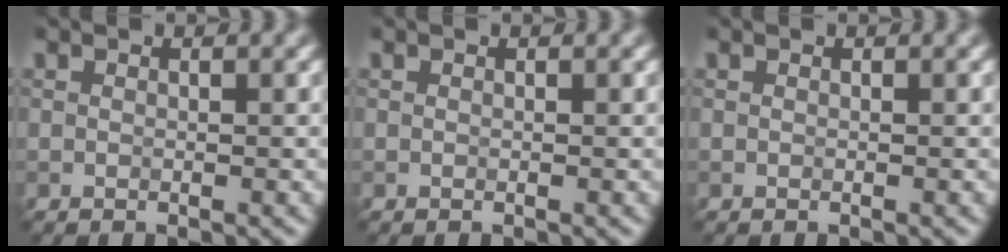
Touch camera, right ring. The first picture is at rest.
{"total": 0.0}
{"total": 0.0}